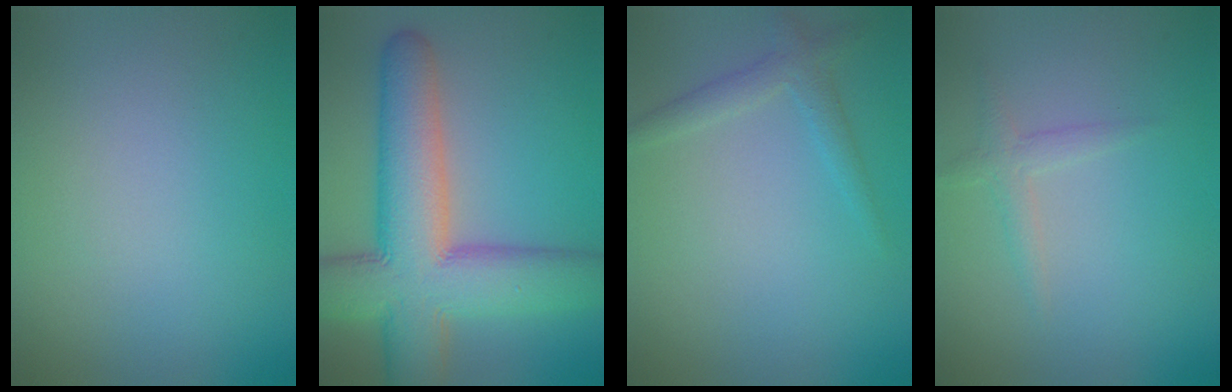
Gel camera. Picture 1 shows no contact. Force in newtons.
{"total": 12.2, "press": 12.2, "slide": 0.7}
{"total": 1.8, "press": 1.8, "slide": 0.1}
{"total": 1.5, "press": 1.5, "slide": 0.0}